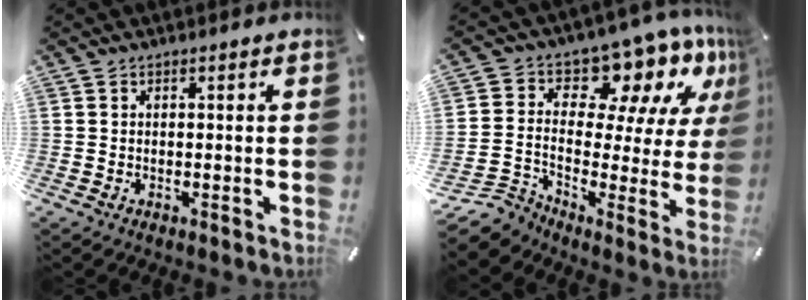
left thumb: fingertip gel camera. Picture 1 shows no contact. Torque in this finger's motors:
{"motor_torque": [0.96, 1.58, 0.25, 0.04, -0.01]}